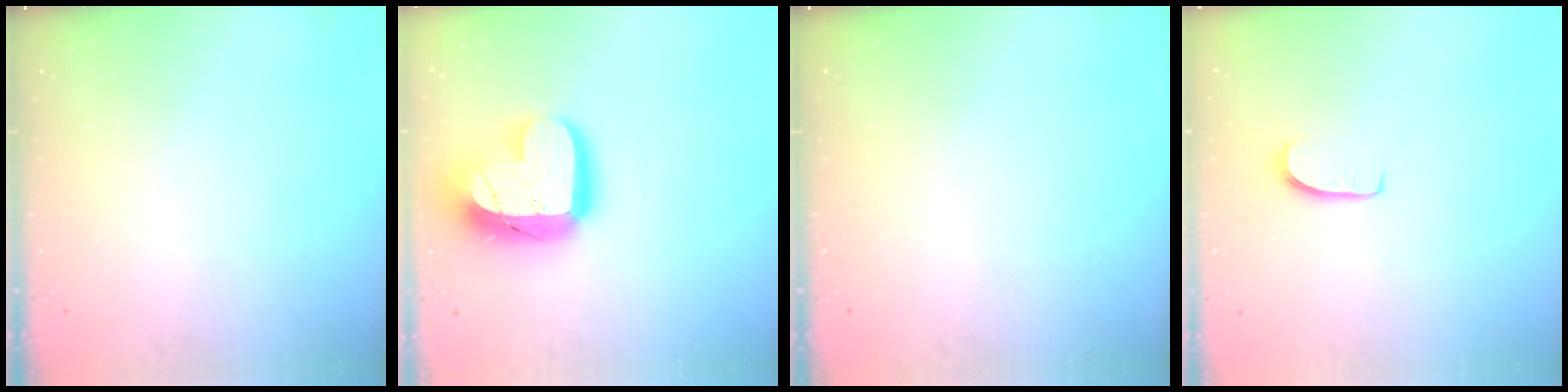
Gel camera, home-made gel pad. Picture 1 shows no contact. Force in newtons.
{"total": 18.3, "press": 18.2, "slide": 1.4}
{"total": 0.0}
{"total": 5.8, "press": 5.7, "slide": 0.5}